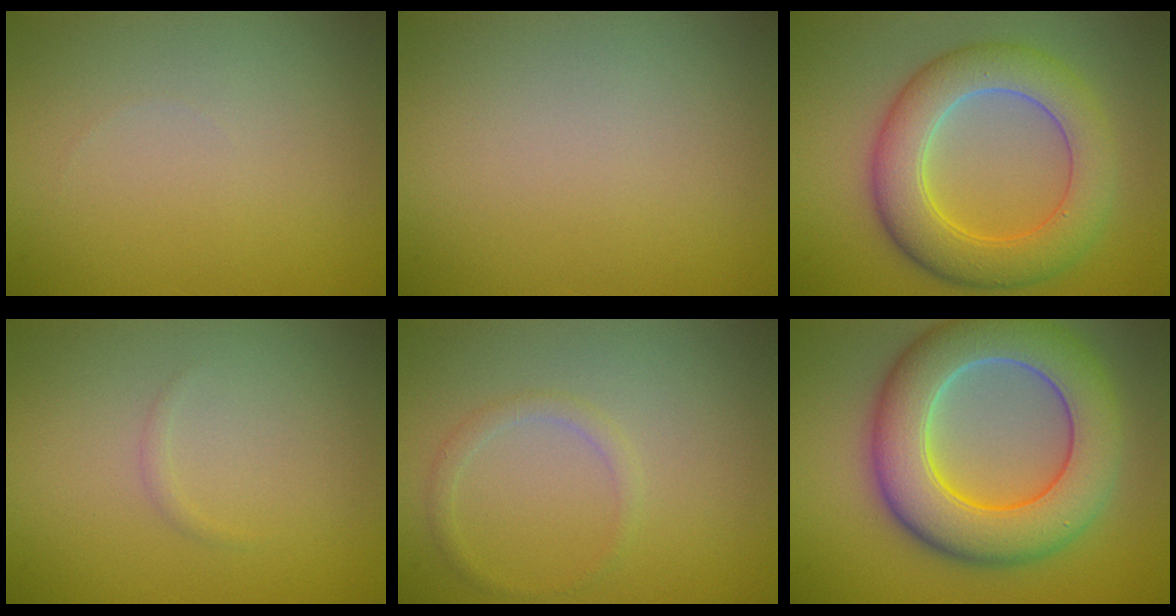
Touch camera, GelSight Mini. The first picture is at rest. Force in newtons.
{"total": 0.0}
{"total": 7.2, "press": 7.2, "slide": 0.3}
{"total": 0.5, "press": 0.5, "slide": 0.0}
{"total": 1.2, "press": 1.2, "slide": 0.2}
{"total": 10.3, "press": 10.3, "slide": 0.9}